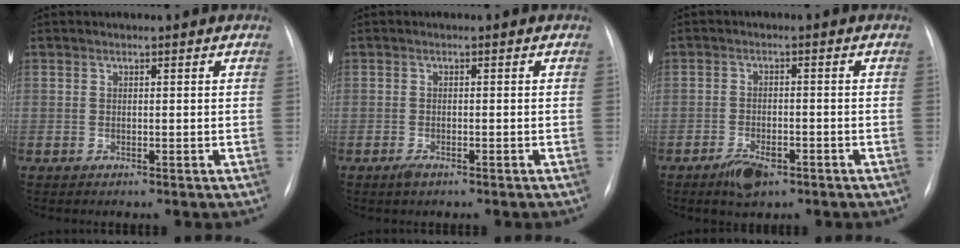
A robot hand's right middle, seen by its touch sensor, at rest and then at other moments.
{"total": 1.4, "force": [-1.1, 0.4, 0.9], "torque": [-0.023, -0.002, -0.017]}
{"total": 4.1, "force": [-2.7, 1.9, 2.5], "torque": [-0.049, -0.001, -0.042]}